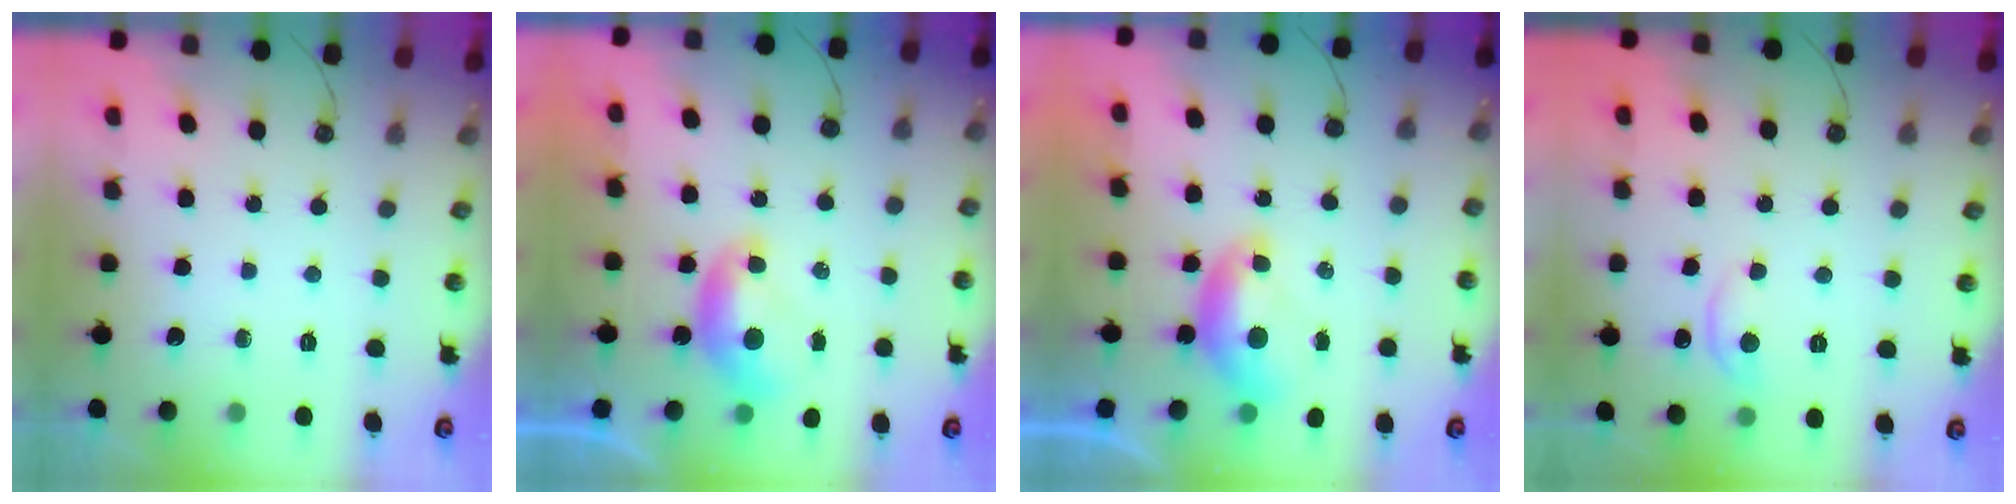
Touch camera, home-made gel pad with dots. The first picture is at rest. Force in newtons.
{"total": 0.0}
{"total": 0.8, "press": 0.8, "slide": 0.2}
{"total": 1.4, "press": 1.3, "slide": 0.5}